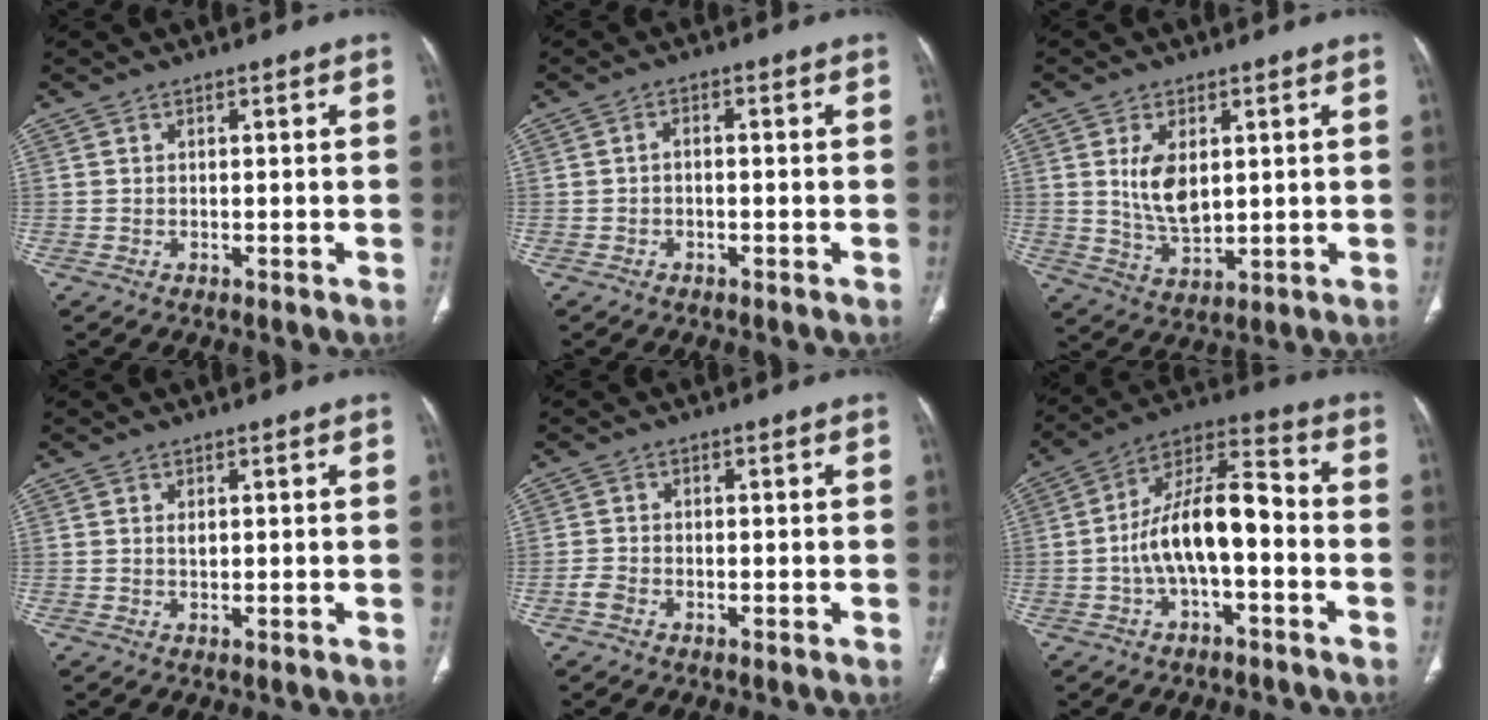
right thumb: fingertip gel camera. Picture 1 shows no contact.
{"total": 1.3, "force": [-0.4, 0.7, 1.0], "torque": [-0.014, 0.007, -0.009]}
{"total": 9.2, "force": [2.4, 5.4, 7.1], "torque": [-0.113, -0.022, 0.061]}
{"total": 1.2, "force": [0.3, 0.6, 1.0], "torque": [-0.019, -0.003, 0.007]}
{"total": 1.9, "force": [-1.0, 1.0, 1.3], "torque": [-0.029, 0.004, -0.024]}
{"total": 13.8, "force": [-2.7, 5.9, 12.2], "torque": [-0.217, 0.049, -0.052]}